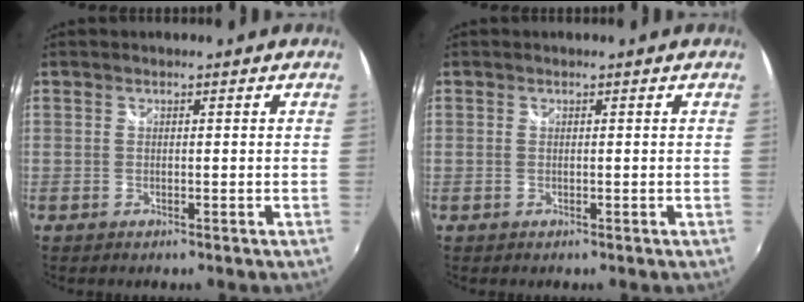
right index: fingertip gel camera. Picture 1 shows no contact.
{"total": 0.0}